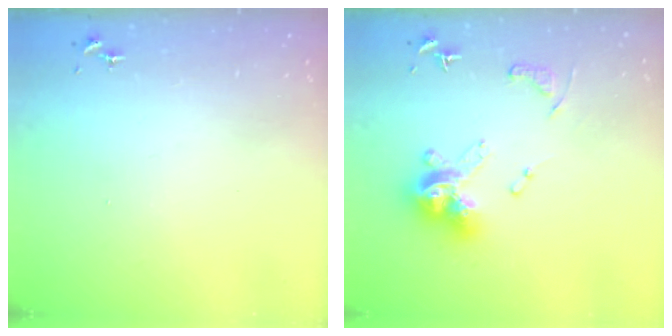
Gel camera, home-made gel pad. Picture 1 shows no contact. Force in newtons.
{"total": 14.8, "press": 14.7, "slide": 1.5}